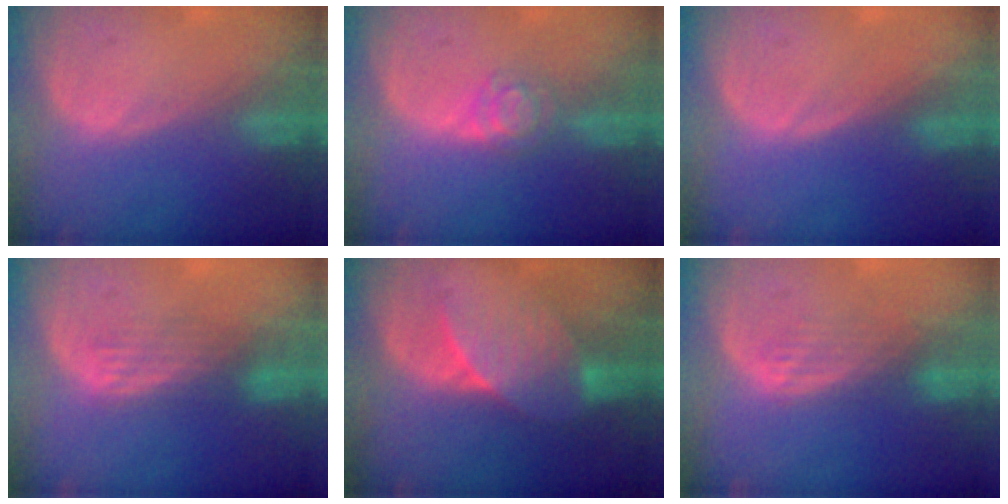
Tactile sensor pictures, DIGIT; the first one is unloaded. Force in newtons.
{"total": 3.9, "press": 3.7, "slide": 1.3}
{"total": 0.0}
{"total": 3.5, "press": 3.5, "slide": 0.0}
{"total": 7.0, "press": 6.6, "slide": 2.4}
{"total": 3.7, "press": 3.1, "slide": 2.0}